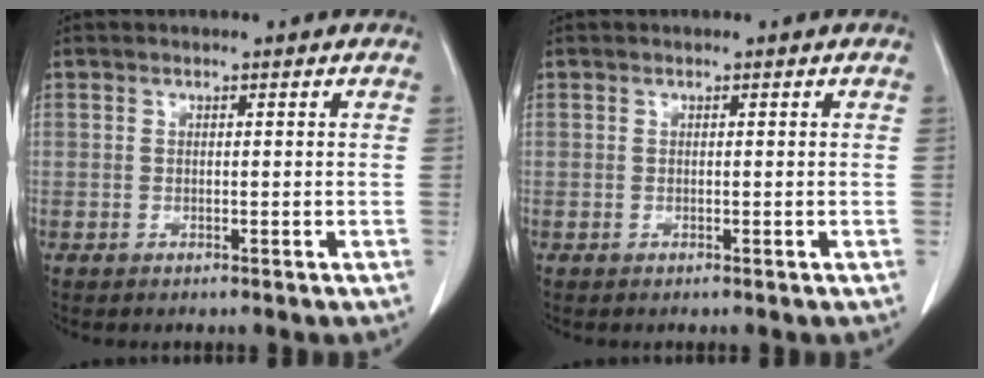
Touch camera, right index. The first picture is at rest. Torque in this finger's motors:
{"motor_torque": [0.00, 0.00, 0.00, 0.00]}